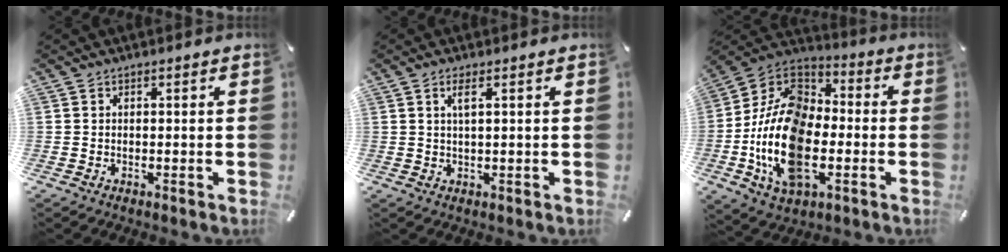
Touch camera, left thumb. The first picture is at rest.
{"total": 3.1, "force": [1.2, 0.5, 2.8], "torque": [-0.059, 0.002, 0.018]}
{"total": 20.2, "force": [-7.1, 12.1, 14.6], "torque": [-0.324, 0.017, -0.132]}